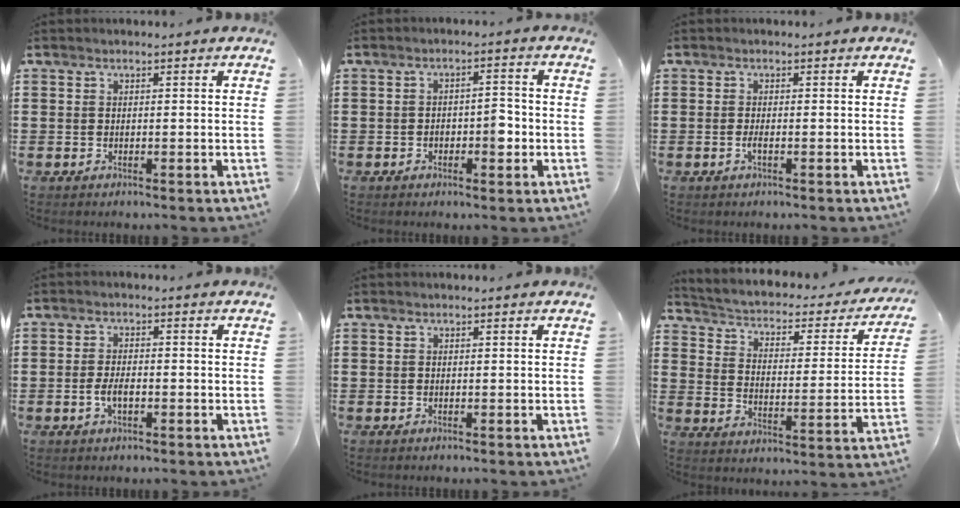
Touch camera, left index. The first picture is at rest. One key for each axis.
{"total": 3.4, "fx": -1.0, "fy": 1.7, "fz": 2.8, "tx": -0.045, "ty": 0.002, "tz": -0.022}
{"total": 1.0, "fx": -0.5, "fy": 0.1, "fz": 0.8, "tx": -0.016, "ty": -0.003, "tz": -0.009}
{"total": 3.2, "fx": -0.9, "fy": 1.4, "fz": 2.8, "tx": -0.066, "ty": -0.001, "tz": -0.020}
{"total": 0.0}
{"total": 1.7, "fx": 1.0, "fy": 0.9, "fz": 1.1, "tx": -0.034, "ty": -0.021, "tz": 0.003}